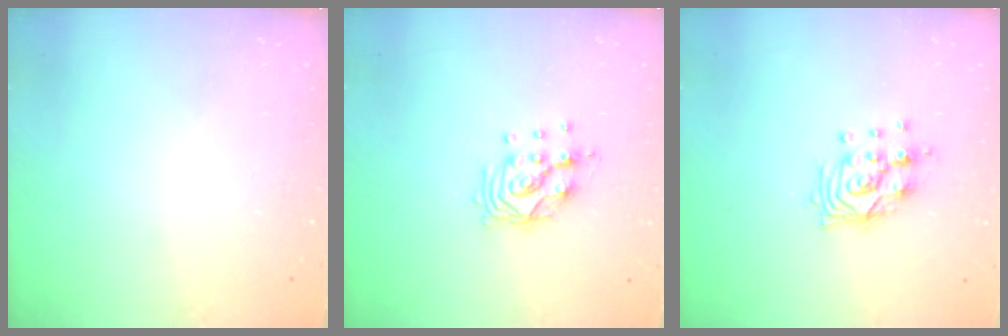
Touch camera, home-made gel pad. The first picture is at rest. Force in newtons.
{"total": 9.8, "press": 9.8, "slide": 0.7}
{"total": 11.1, "press": 11.1, "slide": 0.9}